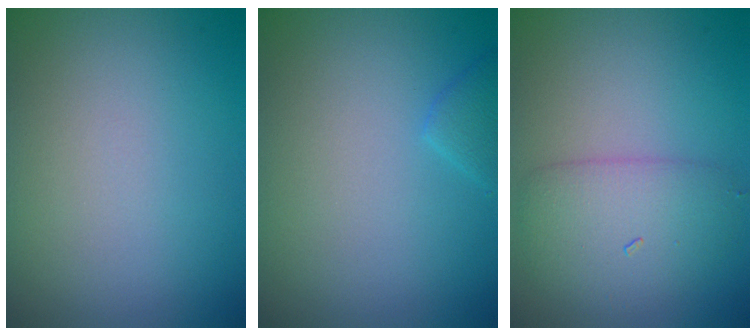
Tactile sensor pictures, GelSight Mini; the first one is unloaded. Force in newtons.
{"total": 1.3, "press": 1.3, "slide": 0.1}
{"total": 3.5, "press": 3.5, "slide": 0.1}